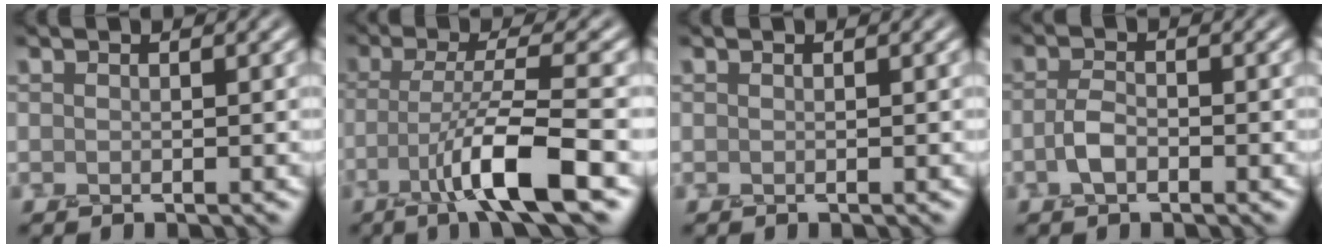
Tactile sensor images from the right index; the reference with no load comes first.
{"total": 6.9, "force": [-3.3, 1.0, 6.0], "torque": [-0.111, -0.001, -0.066]}
{"total": 0.0}
{"total": 2.2, "force": [-0.8, 1.1, 1.7], "torque": [-0.036, 0.002, -0.021]}